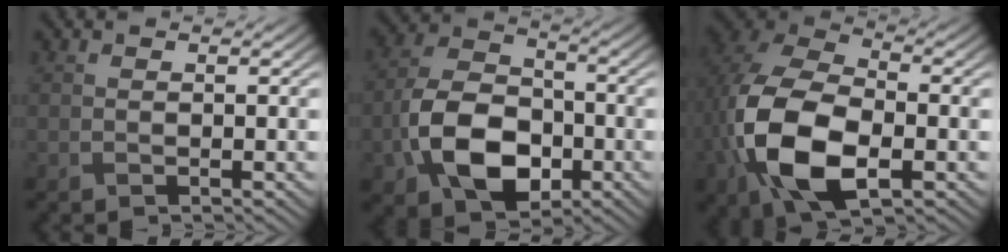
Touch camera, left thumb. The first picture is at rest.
{"total": 11.1, "force": [-3.8, 7.5, 7.3], "torque": [-0.161, -0.009, -0.081]}
{"total": 14.3, "force": [-3.8, 8.8, 10.6], "torque": [-0.265, -0.031, -0.078]}